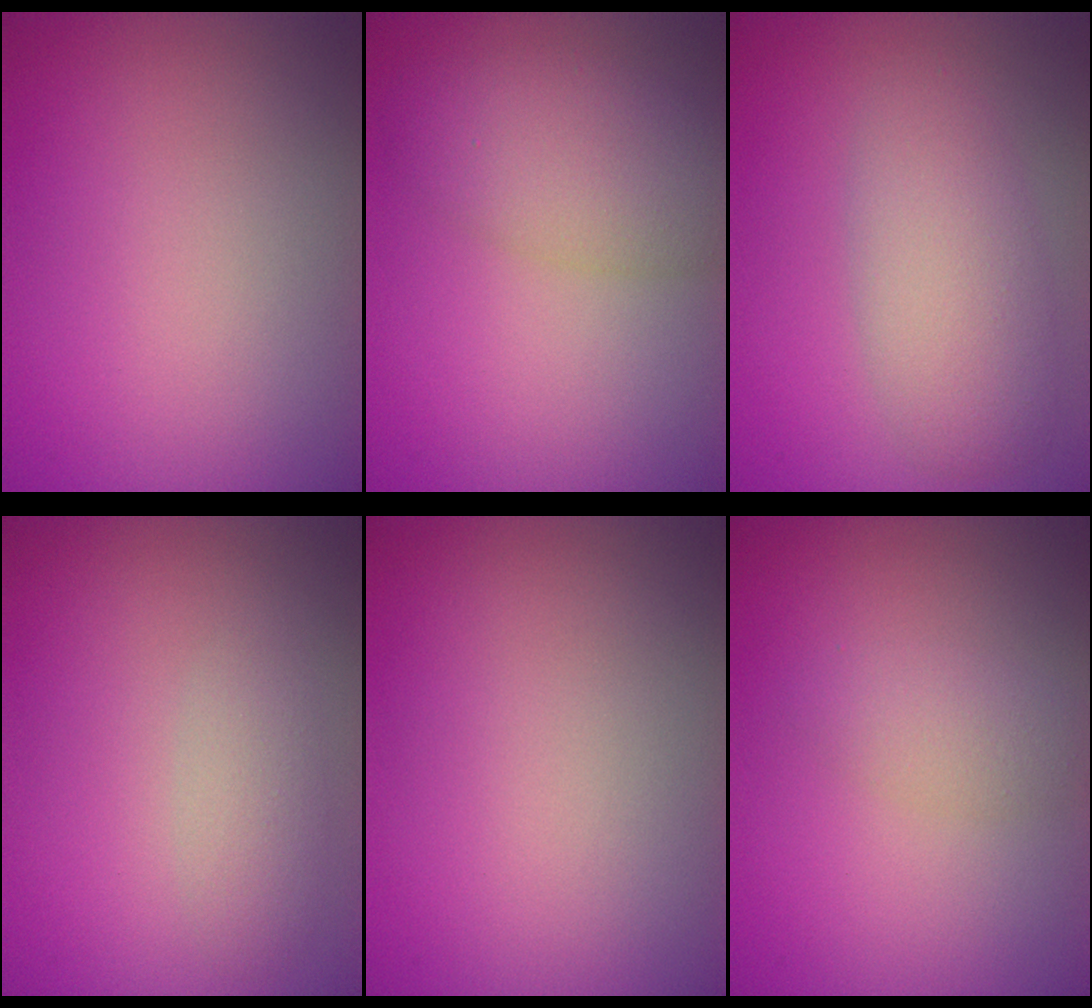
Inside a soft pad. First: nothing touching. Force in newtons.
{"total": 4.9, "press": 4.9, "slide": 0.1}
{"total": 4.7, "press": 4.7, "slide": 0.3}
{"total": 1.9, "press": 1.9, "slide": 0.0}
{"total": 0.0}
{"total": 2.0, "press": 2.0, "slide": 0.1}